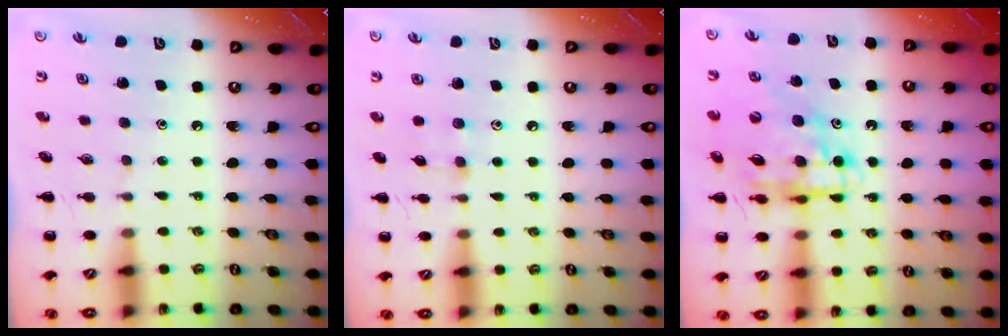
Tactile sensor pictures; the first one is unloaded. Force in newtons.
{"total": 3.6, "press": 3.4, "slide": 1.3}
{"total": 13.4, "press": 12.9, "slide": 3.8}